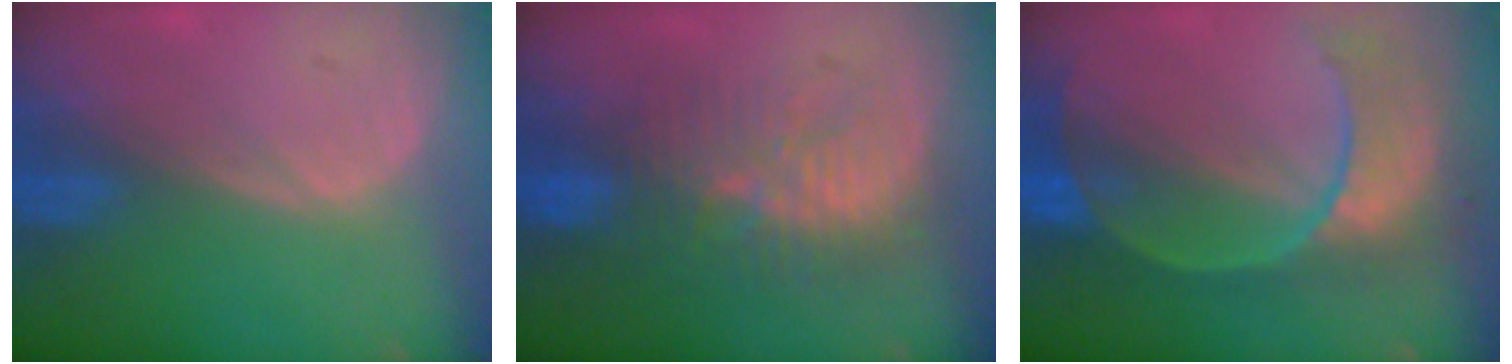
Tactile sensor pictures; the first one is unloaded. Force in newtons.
{"total": 9.2, "press": 9.0, "slide": 2.0}
{"total": 10.3, "press": 9.0, "slide": 5.0}